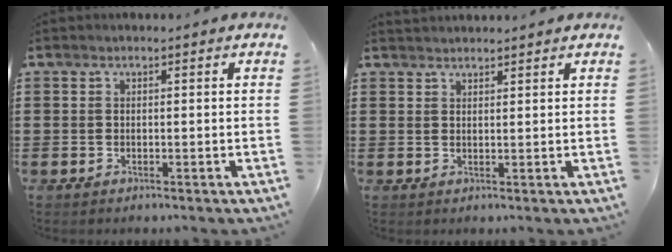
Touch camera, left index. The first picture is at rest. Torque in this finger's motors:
{"motor_torque": [0.14, 0.09, -0.03, 0.01]}